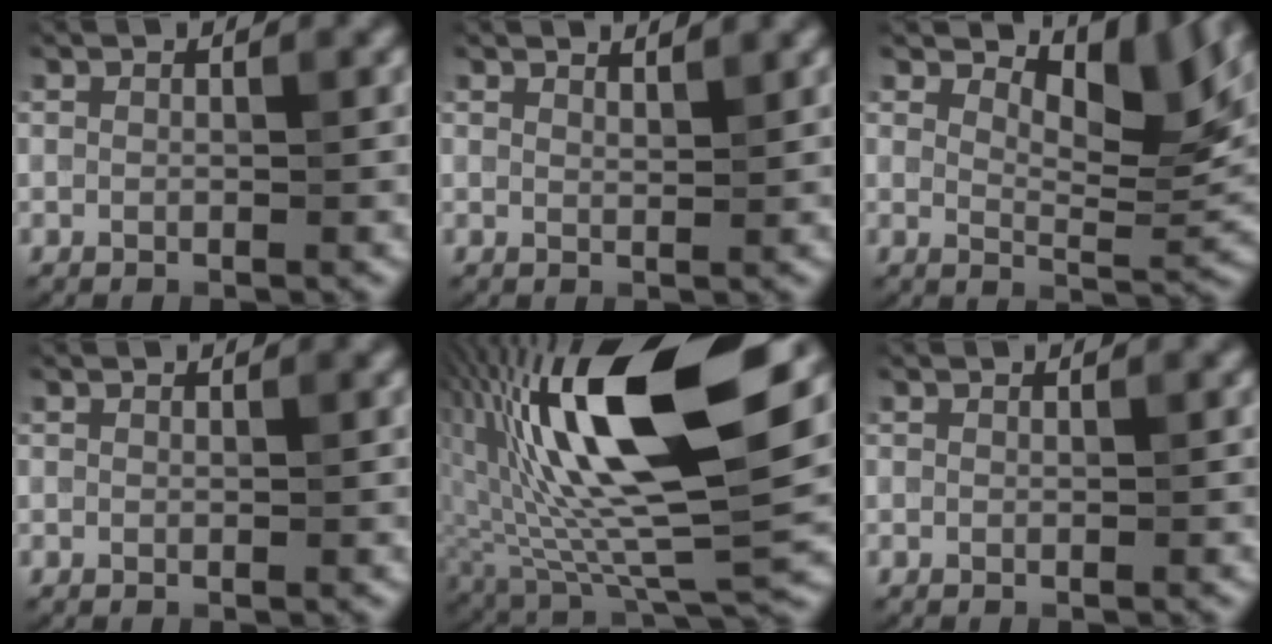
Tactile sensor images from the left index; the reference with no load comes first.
{"total": 1.8, "force": [1.7, 0.1, 0.4], "torque": [-0.001, 0.004, 0.021]}
{"total": 6.2, "force": [4.1, 2.0, 4.1], "torque": [-0.060, -0.001, 0.060]}
{"total": 0.0}
{"total": 17.6, "force": [5.2, 6.1, 15.7], "torque": [-0.286, 0.006, 0.084]}
{"total": 0.0}